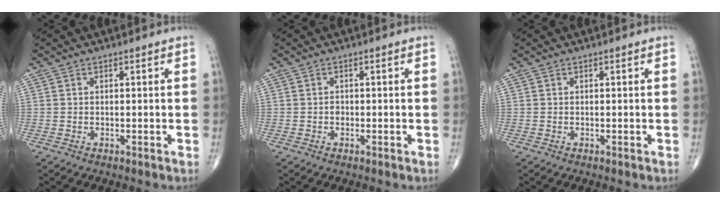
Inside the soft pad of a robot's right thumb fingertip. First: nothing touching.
{"total": 0.9, "force": [-0.2, 0.7, 0.4], "torque": [-0.004, 0.002, -0.004]}
{"total": 0.0}